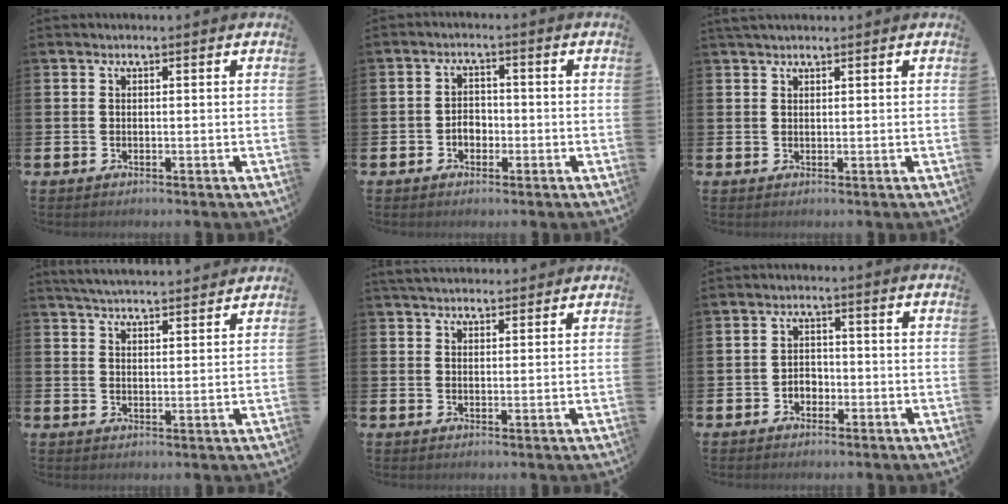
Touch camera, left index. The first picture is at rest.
{"total": 2.6, "force": [-0.9, 2.0, 1.4], "torque": [-0.014, -0.002, -0.024]}
{"total": 1.3, "force": [1.3, 0.3, 0.3], "torque": [0.000, 0.001, 0.022]}
{"total": 4.7, "force": [4.7, 0.1, 0.5], "torque": [-0.016, -0.028, 0.083]}
{"total": 3.3, "force": [3.1, 0.9, 0.7], "torque": [-0.004, -0.014, 0.056]}
{"total": 2.2, "force": [-1.2, 1.7, 0.8], "torque": [-0.011, 0.003, -0.029]}